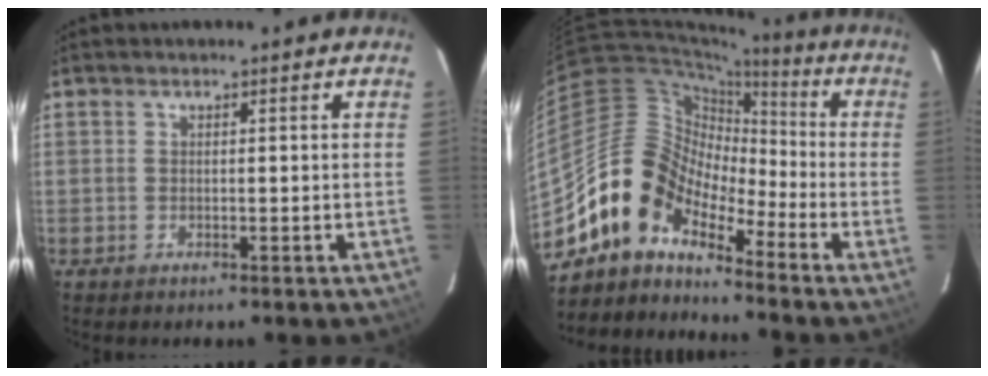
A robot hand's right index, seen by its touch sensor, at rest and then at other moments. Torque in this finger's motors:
{"motor_torque": [0.79, -0.82, 1.05, 0.21]}